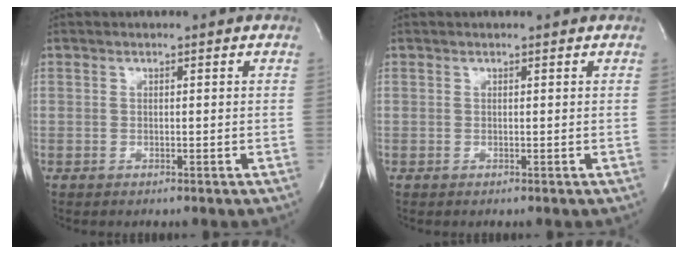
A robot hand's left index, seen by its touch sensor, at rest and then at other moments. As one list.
[{"total": 0.7, "force": [0.6, 0.0, 0.2], "torque": [-0.005, 0.001, 0.008]}]